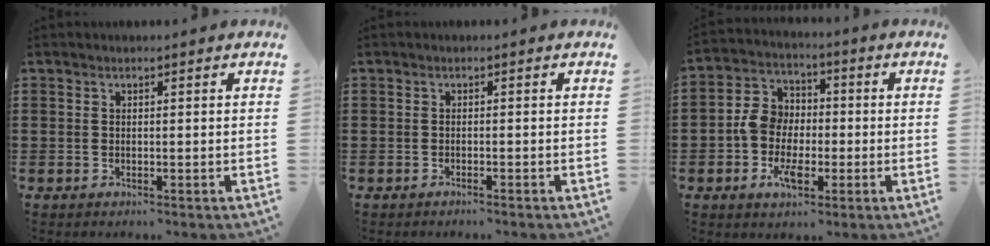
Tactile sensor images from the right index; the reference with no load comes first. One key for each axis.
{"total": 0.6, "fx": -0.5, "fy": -0.1, "fz": 0.2, "tx": -0.005, "ty": -0.001, "tz": -0.010}
{"total": 7.2, "fx": -1.8, "fy": 5.3, "fz": 4.5, "tx": -0.116, "ty": 0.006, "tz": -0.038}